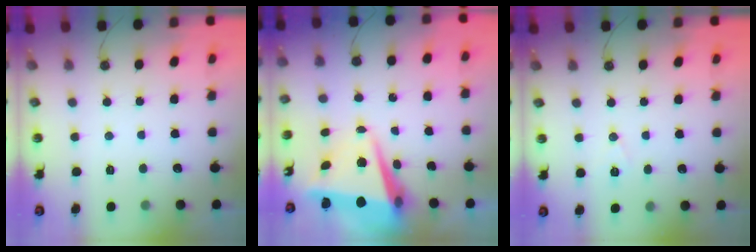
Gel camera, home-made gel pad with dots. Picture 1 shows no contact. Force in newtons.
{"total": 8.1, "press": 7.8, "slide": 2.2}
{"total": 6.7, "press": 5.0, "slide": 4.4}